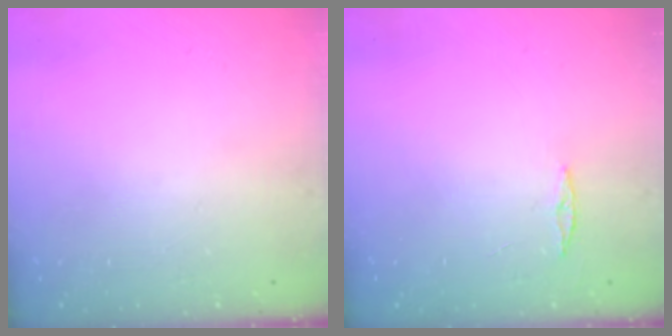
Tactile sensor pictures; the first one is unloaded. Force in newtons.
{"total": 3.0, "press": 2.9, "slide": 0.3}